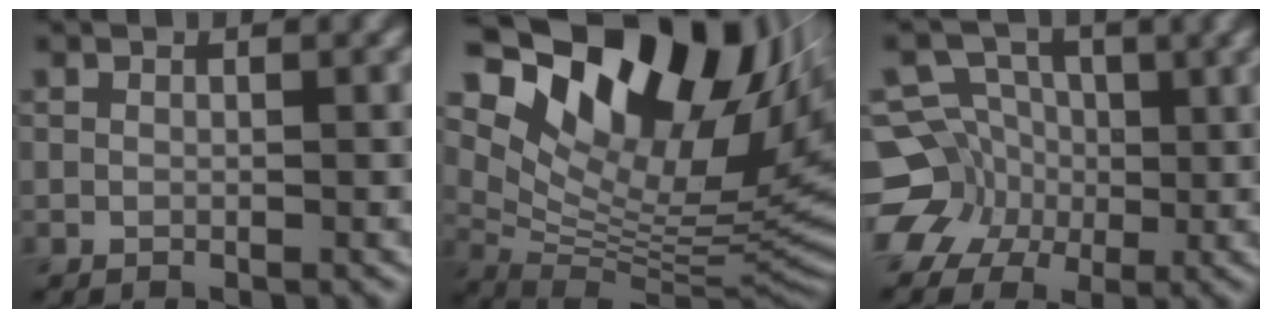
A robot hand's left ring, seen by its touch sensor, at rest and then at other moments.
{"total": 16.8, "force": [8.1, 8.8, 11.8], "torque": [-0.207, 0.029, 0.148]}
{"total": 6.9, "force": [-1.4, 6.4, 1.9], "torque": [-0.031, 0.017, -0.049]}